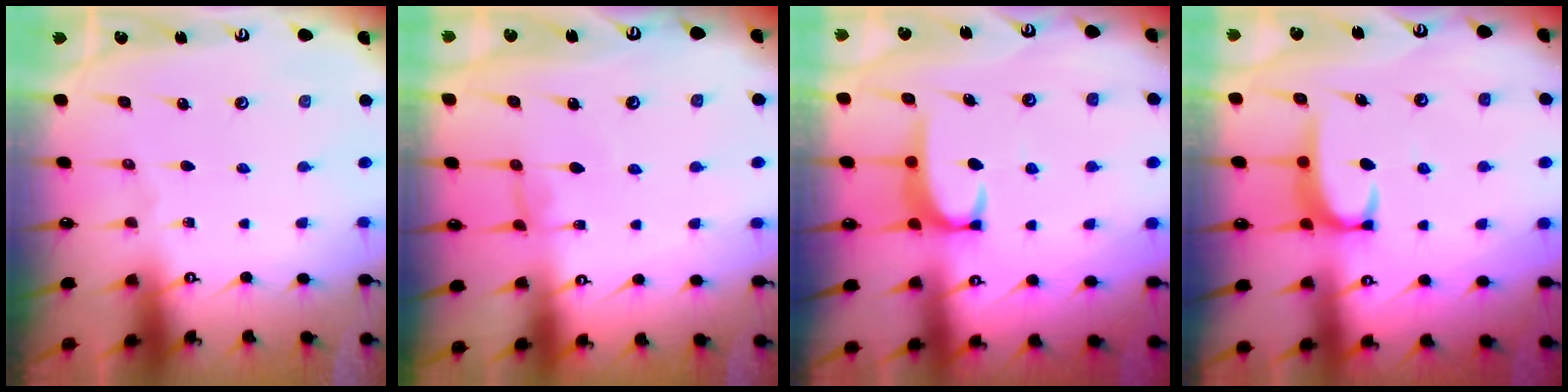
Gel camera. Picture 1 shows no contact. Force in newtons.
{"total": 0.7, "press": 0.3, "slide": 0.6}
{"total": 2.9, "press": 2.8, "slide": 0.5}
{"total": 2.7, "press": 2.7, "slide": 0.4}